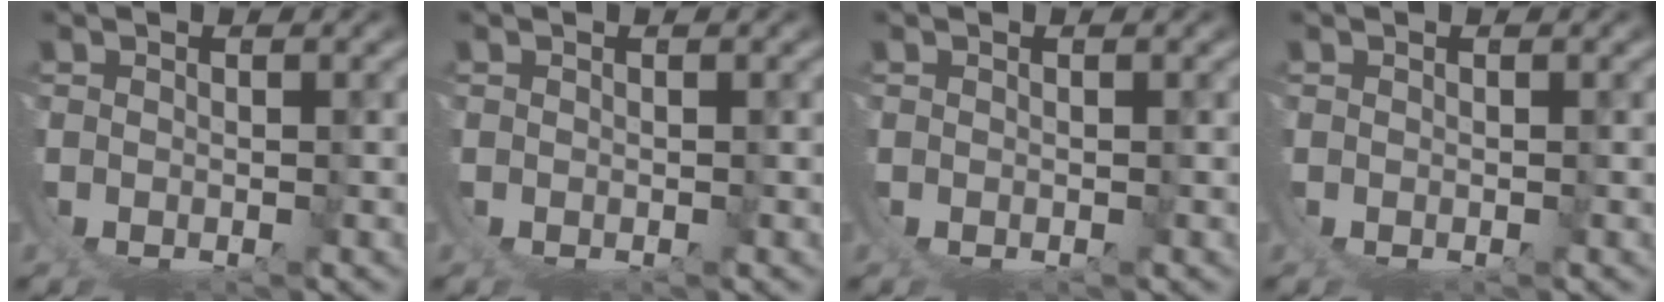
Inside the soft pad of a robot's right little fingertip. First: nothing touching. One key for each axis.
{"total": 0.0}
{"total": 0.0}
{"total": 0.0}